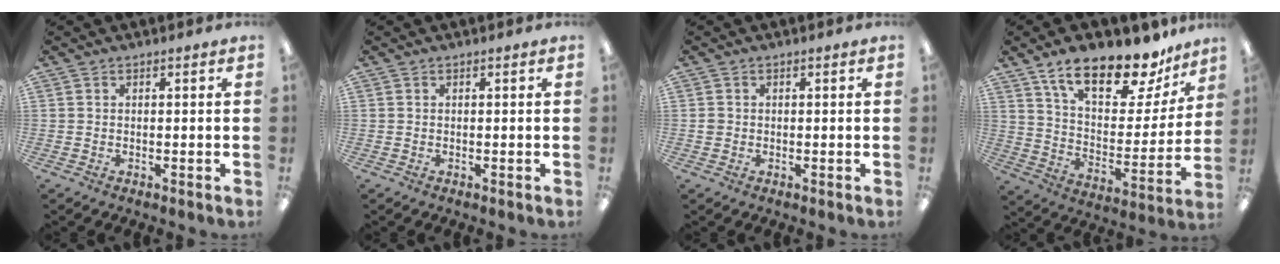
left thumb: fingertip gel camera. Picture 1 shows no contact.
{"total": 0.0}
{"total": 1.0, "force": [-0.1, 1.0, 0.2], "torque": [-0.003, 0.004, -0.004]}
{"total": 20.6, "force": [15.6, 7.5, 11.3], "torque": [-0.181, -0.102, 0.267]}